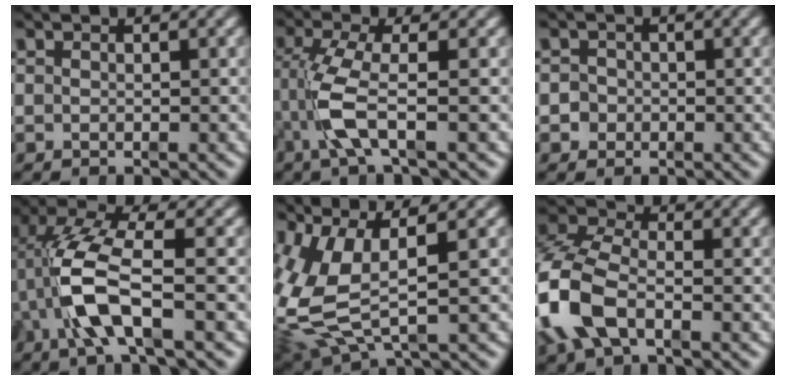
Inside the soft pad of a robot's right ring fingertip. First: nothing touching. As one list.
[{"total": 4.8, "force": [-0.7, 1.5, 4.5], "torque": [-0.117, -0.016, -0.006]}, {"total": 3.6, "force": [-0.7, 3.4, 0.6], "torque": [-0.023, -0.010, -0.016]}, {"total": 7.0, "force": [-0.2, 3.3, 6.2], "torque": [-0.160, -0.014, 0.001]}, {"total": 8.4, "force": [0.5, 5.7, 6.2], "torque": [-0.158, -0.019, 0.018]}, {"total": 8.4, "force": [-1.1, 6.4, 5.3], "torque": [-0.156, -0.024, -0.019]}]